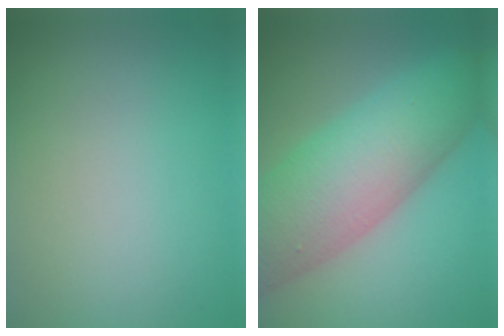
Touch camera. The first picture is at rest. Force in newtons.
{"total": 11.3, "press": 11.2, "slide": 0.4}